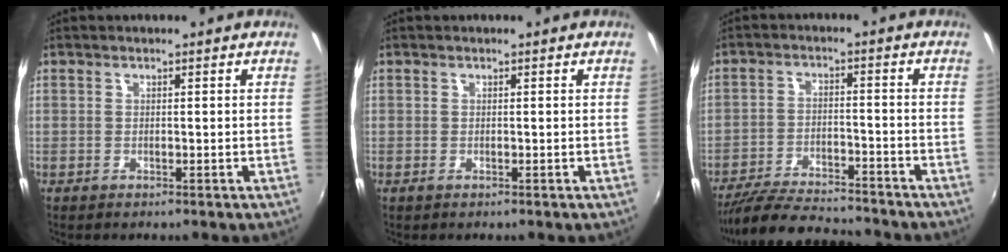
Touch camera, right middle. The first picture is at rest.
{"total": 0.0}
{"total": 14.6, "force": [-13.1, 2.7, 5.8], "torque": [-0.136, -0.017, -0.212]}